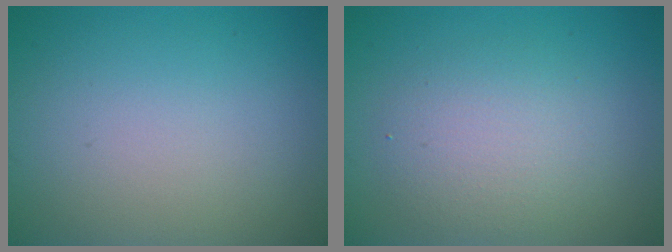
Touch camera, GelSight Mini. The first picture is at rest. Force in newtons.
{"total": 3.7, "press": 3.7, "slide": 0.2}